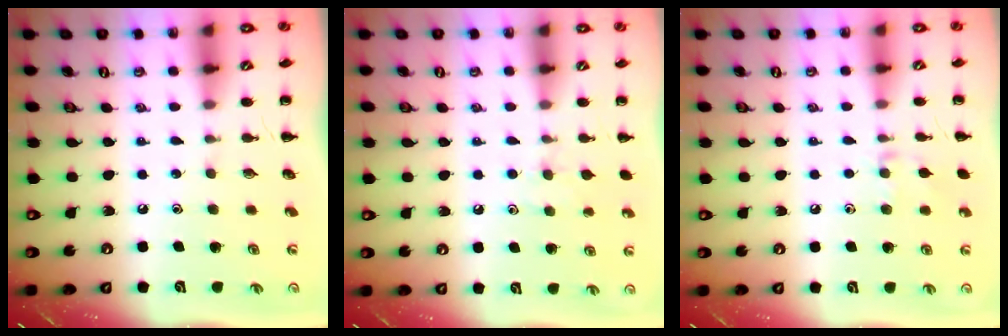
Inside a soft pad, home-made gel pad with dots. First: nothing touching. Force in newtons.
{"total": 6.5, "press": 6.2, "slide": 1.9}
{"total": 6.9, "press": 6.7, "slide": 1.8}